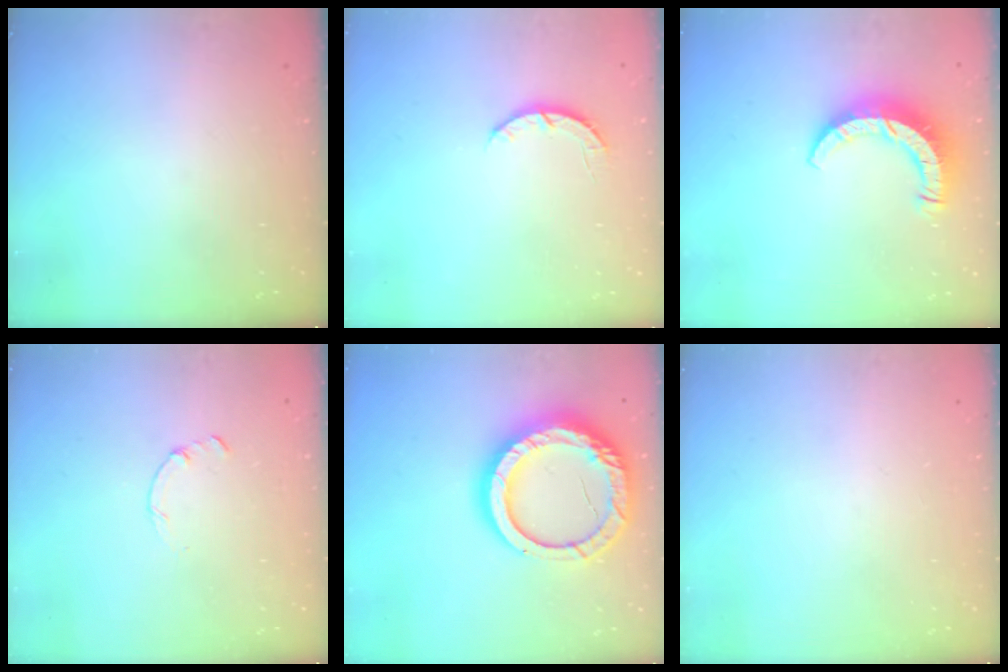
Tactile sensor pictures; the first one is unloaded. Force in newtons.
{"total": 3.2, "press": 3.2, "slide": 0.4}
{"total": 9.4, "press": 9.3, "slide": 0.9}
{"total": 0.0}
{"total": 20.9, "press": 20.8, "slide": 2.6}
{"total": 0.0}